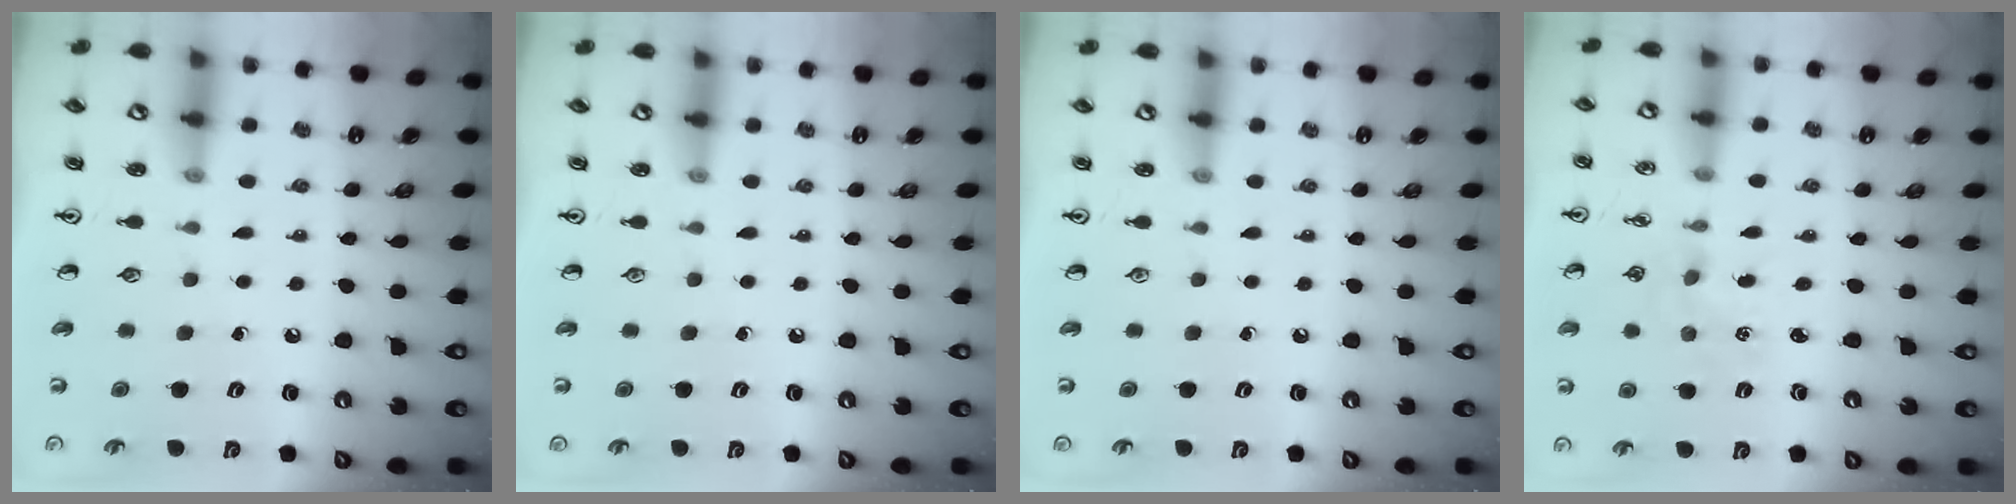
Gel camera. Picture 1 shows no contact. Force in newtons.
{"total": 0.0}
{"total": 0.0}
{"total": 2.1, "press": 2.1, "slide": 0.3}